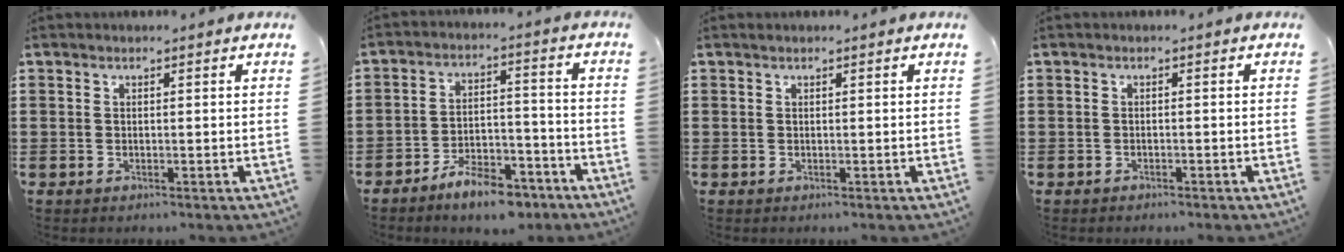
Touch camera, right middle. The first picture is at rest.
{"total": 7.5, "force": [-6.4, 2.1, 3.2], "torque": [-0.057, 0.013, -0.118]}
{"total": 0.0}
{"total": 0.6, "force": [-0.6, 0.2, 0.1], "torque": [-0.004, -0.001, -0.012]}